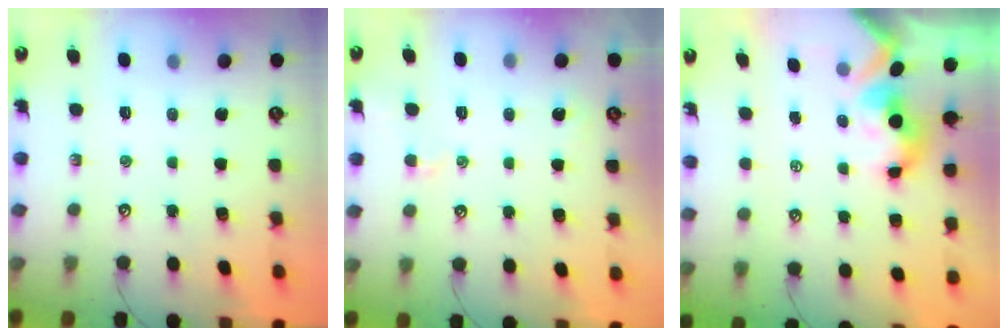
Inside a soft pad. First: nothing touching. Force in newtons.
{"total": 2.4, "press": 2.2, "slide": 0.7}
{"total": 2.2, "press": 2.1, "slide": 0.7}